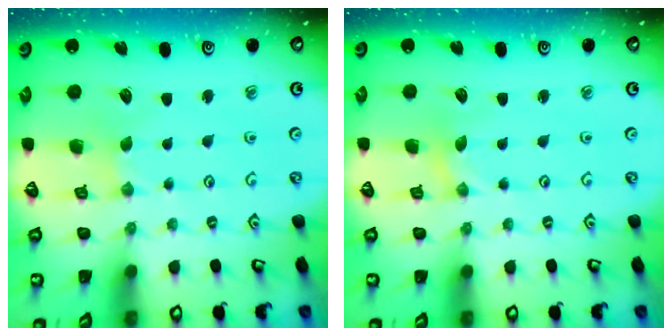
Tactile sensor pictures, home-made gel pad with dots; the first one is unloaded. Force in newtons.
{"total": 0.0}